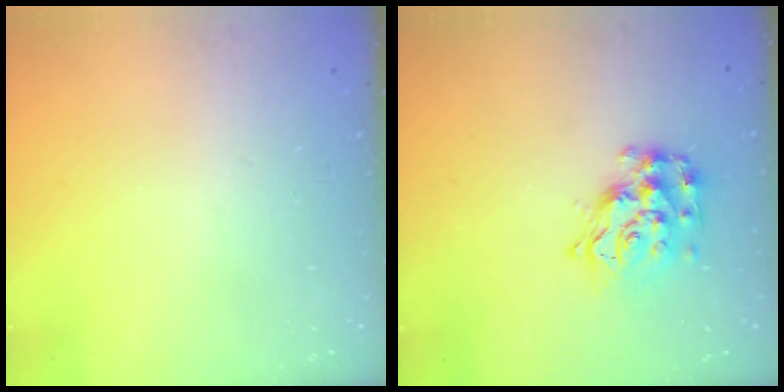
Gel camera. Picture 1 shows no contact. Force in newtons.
{"total": 12.9, "press": 12.8, "slide": 1.0}